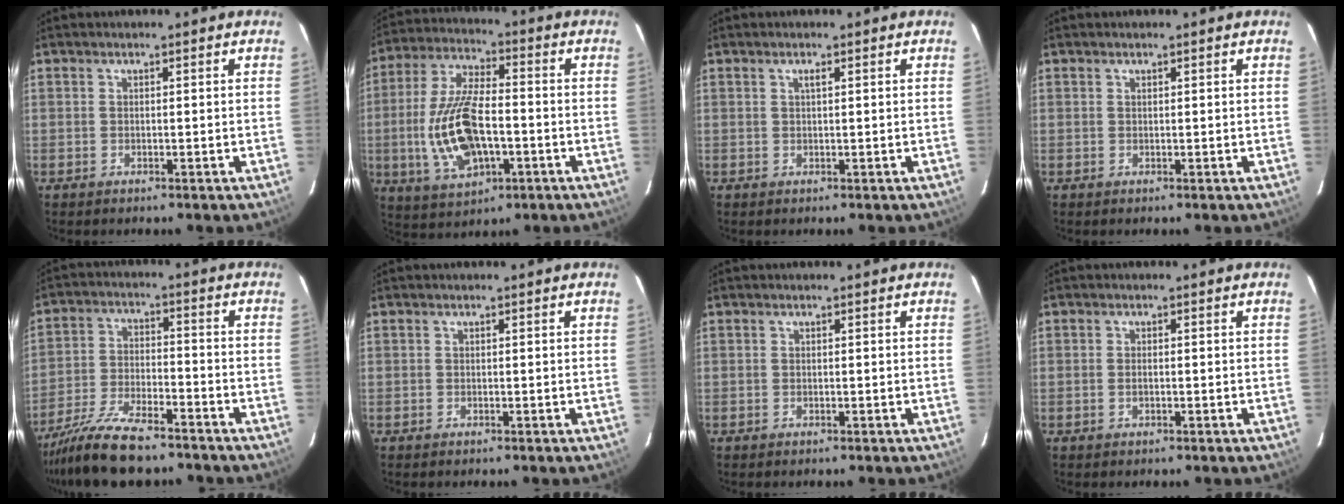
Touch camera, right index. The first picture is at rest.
{"total": 15.7, "force": [-3.2, 7.2, 13.5], "torque": [-0.287, -0.004, -0.050]}
{"total": 0.8, "force": [0.4, 0.1, 0.7], "torque": [-0.012, 0.003, 0.007]}
{"total": 0.0}
{"total": 14.1, "force": [-11.8, 3.4, 7.0], "torque": [-0.156, -0.023, -0.211]}
{"total": 0.0}
{"total": 0.0}
{"total": 0.9, "force": [-0.2, 0.5, 0.8], "torque": [-0.016, -0.001, -0.004]}